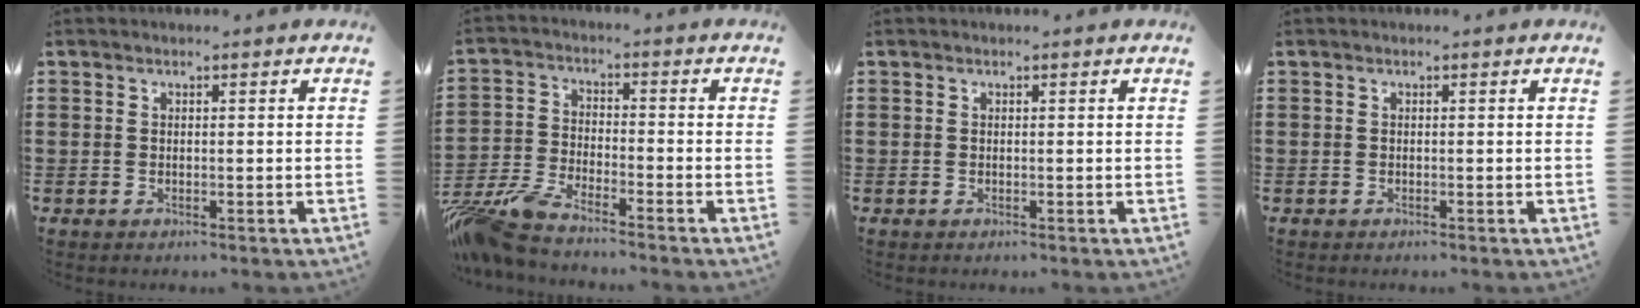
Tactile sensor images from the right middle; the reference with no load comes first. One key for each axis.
{"total": 6.5, "fx": -6.0, "fy": 0.4, "fz": 2.3, "tx": -0.076, "ty": -0.014, "tz": -0.126}
{"total": 0.0}
{"total": 0.0}